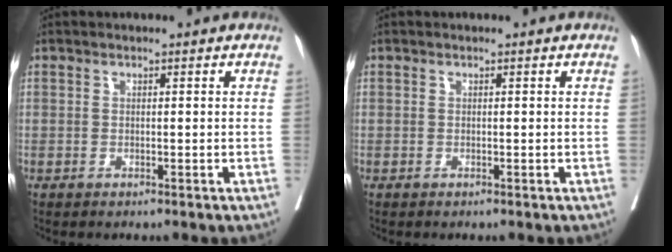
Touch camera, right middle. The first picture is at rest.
{"total": 0.0}